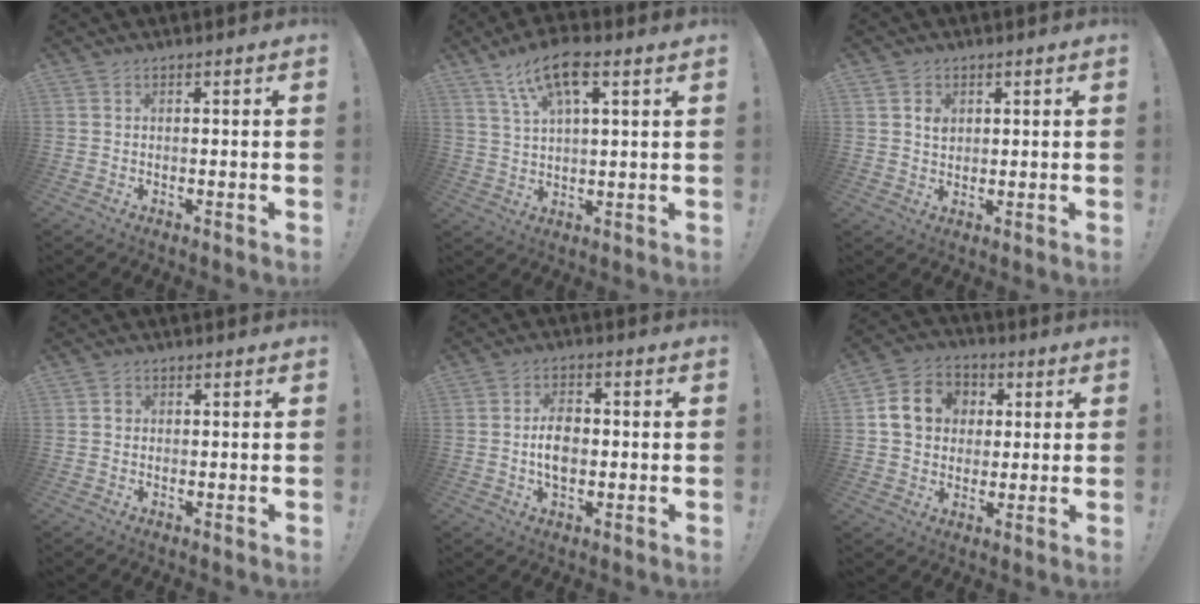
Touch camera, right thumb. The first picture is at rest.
{"total": 10.8, "force": [6.2, 3.3, 8.2], "torque": [-0.140, -0.022, 0.109]}
{"total": 3.3, "force": [1.3, 2.7, 1.3], "torque": [-0.008, -0.005, 0.022]}
{"total": 1.3, "force": [0.0, 1.2, 0.5], "torque": [-0.001, 0.002, -0.003]}
{"total": 7.3, "force": [-0.8, 4.8, 5.4], "torque": [-0.085, 0.003, -0.018]}
{"total": 12.2, "force": [2.4, 10.6, 5.5], "torque": [-0.076, 0.007, 0.053]}